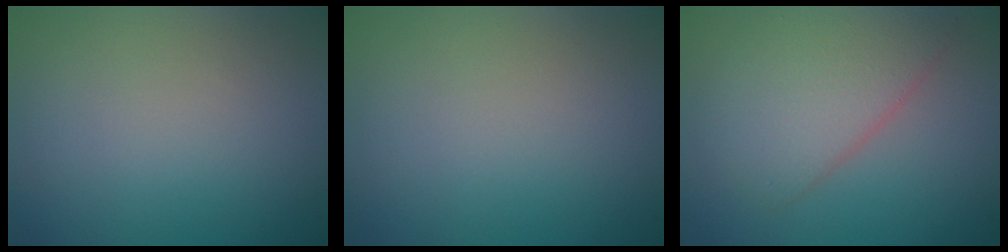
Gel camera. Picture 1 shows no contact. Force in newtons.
{"total": 0.0}
{"total": 3.9, "press": 3.9, "slide": 0.0}